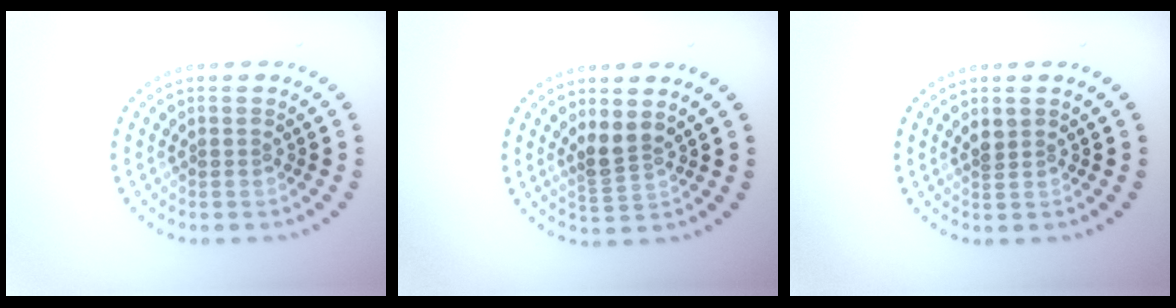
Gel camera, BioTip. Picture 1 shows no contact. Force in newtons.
{"total": 2.3, "press": 1.7, "slide": 1.5}
{"total": 1.4, "press": 1.1, "slide": 0.8}